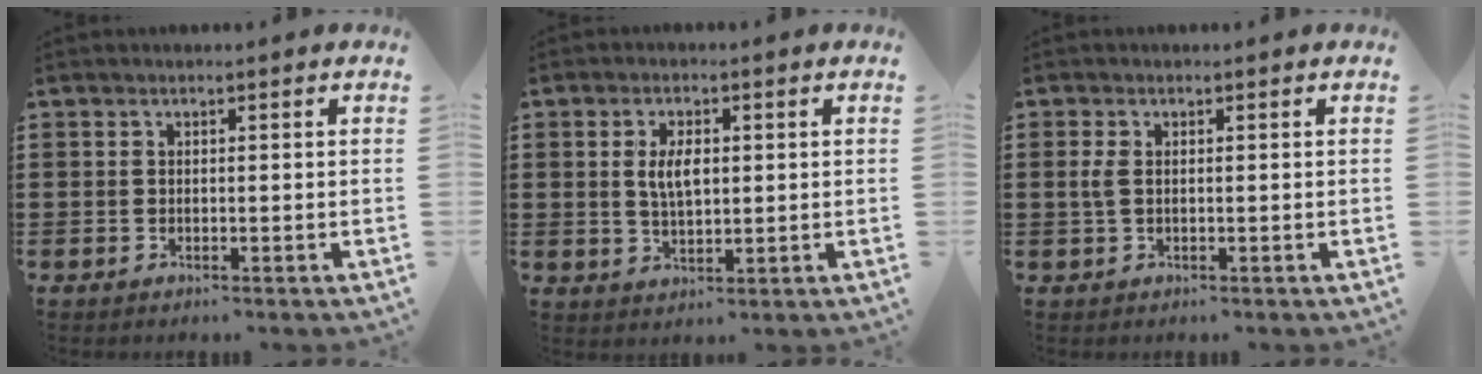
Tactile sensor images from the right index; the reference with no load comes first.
{"total": 4.5, "force": [0.6, 2.0, 3.9], "torque": [-0.072, 0.005, 0.007]}
{"total": 2.0, "force": [0.2, 1.0, 1.7], "torque": [-0.050, 0.000, -0.004]}